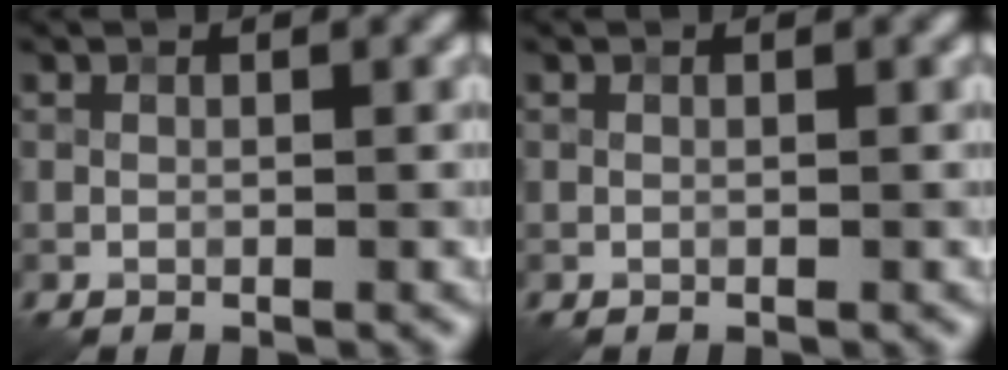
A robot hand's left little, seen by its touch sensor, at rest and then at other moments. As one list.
[{"total": 0.0}]